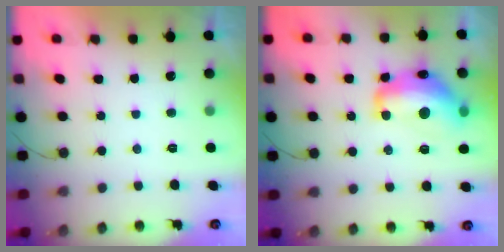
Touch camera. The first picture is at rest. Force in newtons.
{"total": 16.6, "press": 16.6, "slide": 1.0}